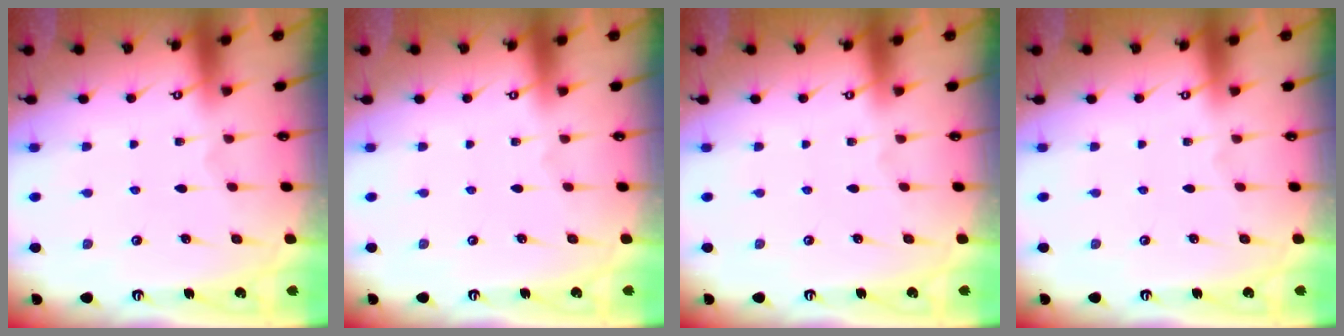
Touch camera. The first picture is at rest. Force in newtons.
{"total": 0.0}
{"total": 0.0}
{"total": 0.0}